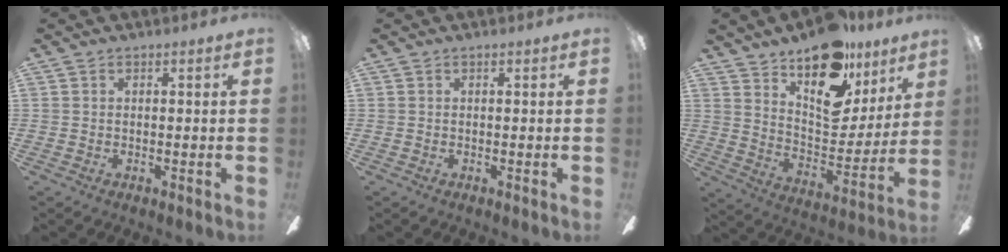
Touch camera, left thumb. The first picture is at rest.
{"total": 0.0}
{"total": 20.1, "force": [14.4, 9.5, 10.2], "torque": [-0.147, -0.098, 0.251]}